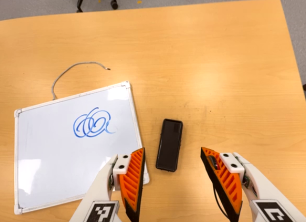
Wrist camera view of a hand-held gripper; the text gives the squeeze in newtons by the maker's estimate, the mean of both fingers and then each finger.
{"total": 0.0}